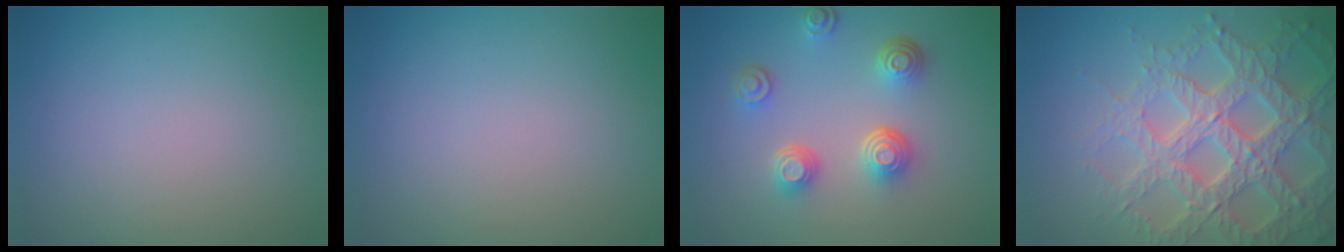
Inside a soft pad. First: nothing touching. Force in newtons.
{"total": 0.0}
{"total": 4.3, "press": 3.3, "slide": 2.7}
{"total": 7.0, "press": 6.7, "slide": 1.8}